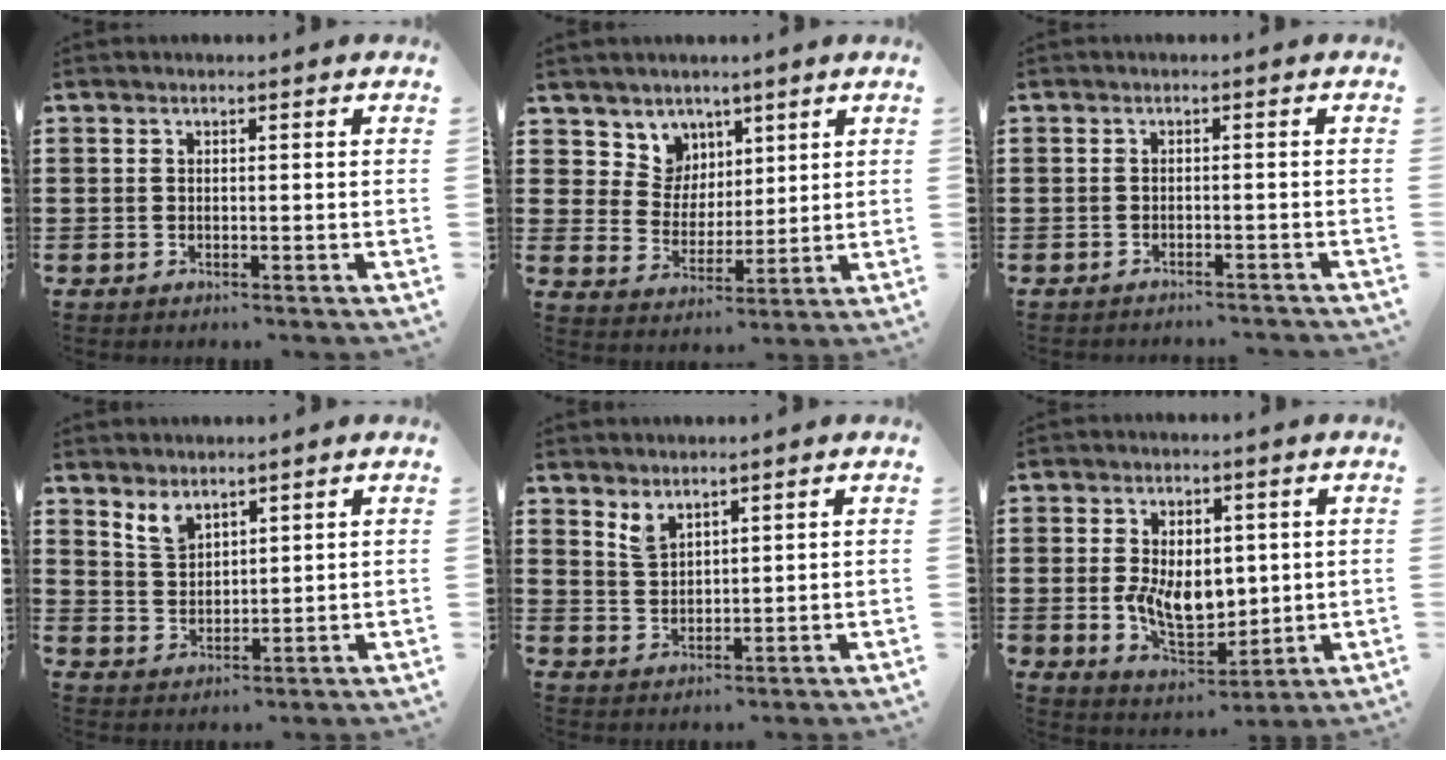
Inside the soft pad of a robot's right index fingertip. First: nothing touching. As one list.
[{"total": 6.5, "force": [3.9, 5.2, 0.3], "torque": [-0.038, -0.012, 0.072]}, {"total": 1.2, "force": [-1.2, 0.0, 0.2], "torque": [-0.006, 0.002, -0.025]}, {"total": 3.7, "force": [3.1, 1.6, 1.2], "torque": [-0.033, -0.001, 0.058]}, {"total": 3.2, "force": [2.7, 1.5, 0.9], "torque": [-0.025, 0.001, 0.051]}, {"total": 8.1, "force": [0.4, 5.5, 6.0], "torque": [-0.122, -0.001, 0.006]}]